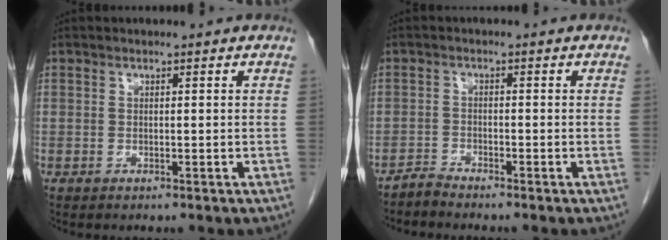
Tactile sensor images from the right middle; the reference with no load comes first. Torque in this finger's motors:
{"motor_torque": [-0.01, 0.14, -0.03, -0.01]}